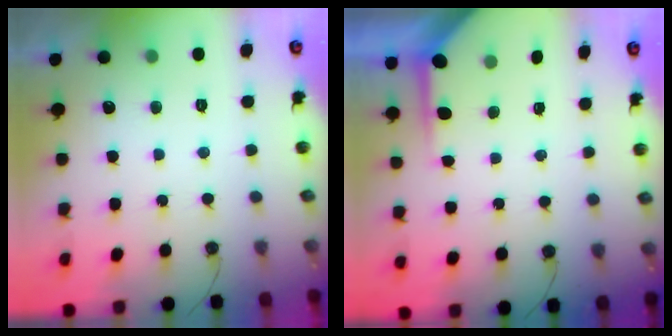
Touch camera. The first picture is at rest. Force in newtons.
{"total": 4.5, "press": 4.4, "slide": 0.3}